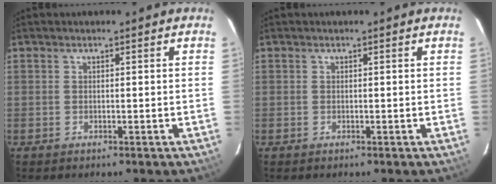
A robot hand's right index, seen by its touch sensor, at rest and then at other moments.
{"total": 0.0}